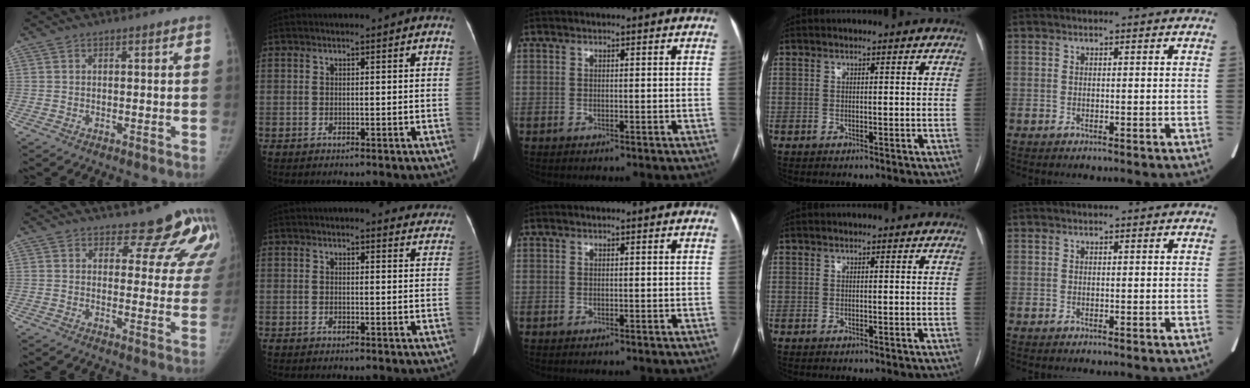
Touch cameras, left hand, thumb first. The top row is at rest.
{"thumb": {"total": 11.8, "force": [10.6, 4.7, 2.3], "torque": [0.026, -0.078, 0.097]}, "index": {"total": 7.2, "force": [6.8, 2.1, 0.8], "torque": [0.027, -0.006, 0.042]}}